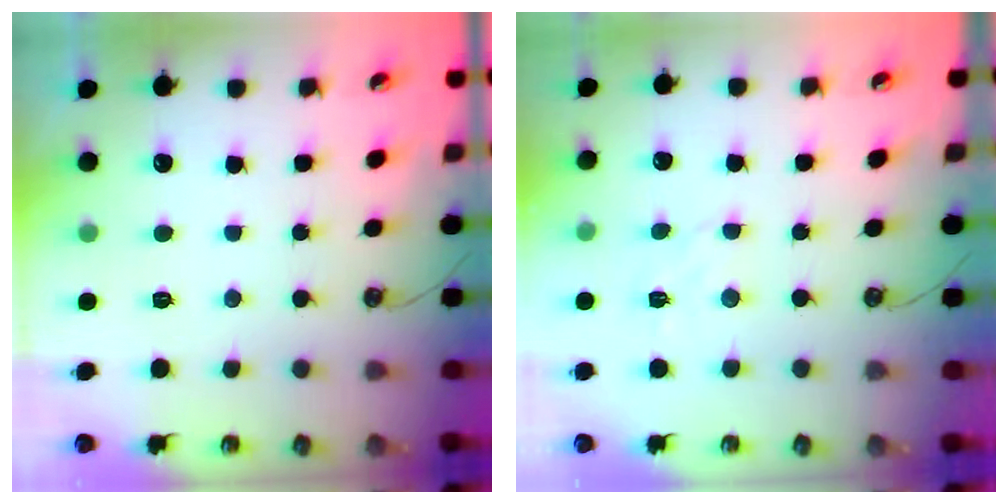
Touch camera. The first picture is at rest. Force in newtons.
{"total": 3.6, "press": 3.5, "slide": 0.6}